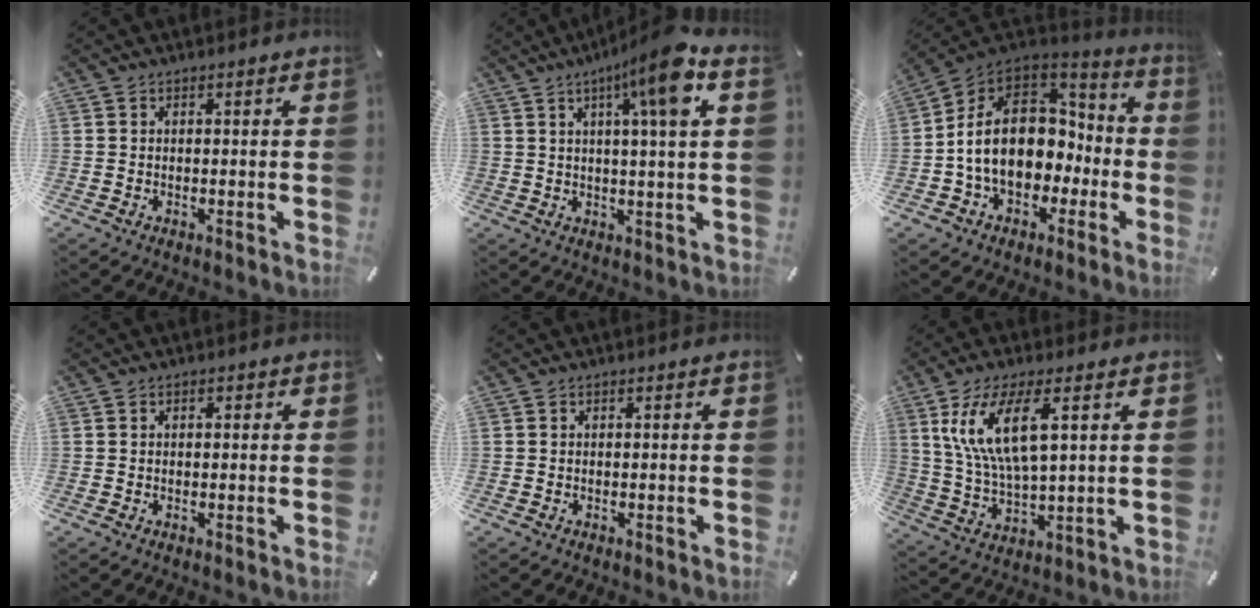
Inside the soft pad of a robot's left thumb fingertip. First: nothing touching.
{"total": 12.1, "force": [5.1, 1.0, 10.9], "torque": [-0.181, -0.013, 0.077]}
{"total": 17.4, "force": [-1.3, 13.9, 10.4], "torque": [-0.192, 0.003, -0.015]}
{"total": 0.7, "force": [0.1, 0.6, 0.4], "torque": [-0.009, 0.004, 0.001]}
{"total": 0.0}
{"total": 12.7, "force": [5.3, 4.3, 10.7], "torque": [-0.235, 0.001, 0.093]}